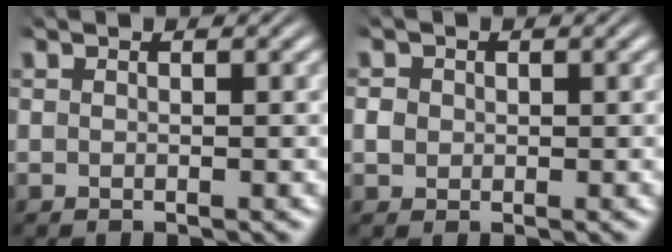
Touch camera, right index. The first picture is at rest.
{"total": 1.0, "force": [0.0, 0.9, 0.3], "torque": [-0.013, -0.007, 0.005]}